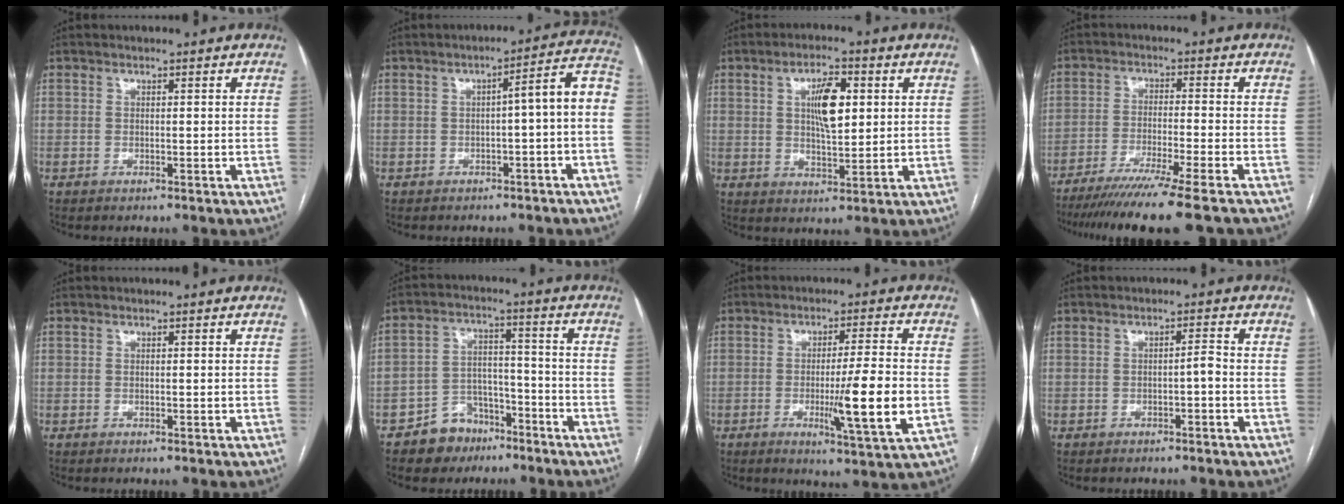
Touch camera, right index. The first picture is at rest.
{"total": 7.2, "force": [-1.5, 0.6, 7.0], "torque": [-0.081, 0.033, -0.023]}
{"total": 7.3, "force": [1.8, 2.3, 6.7], "torque": [-0.117, 0.006, 0.034]}
{"total": 15.5, "force": [-12.8, -1.3, 8.6], "torque": [-0.125, -0.049, -0.199]}
{"total": 0.0}
{"total": 7.8, "force": [-5.3, 5.4, 1.7], "torque": [-0.024, 0.020, -0.084]}
{"total": 10.3, "force": [-2.1, -0.4, 10.1], "torque": [-0.156, -0.021, -0.037]}
{"total": 1.6, "force": [-0.6, 0.2, 1.5], "torque": [-0.021, 0.003, -0.011]}